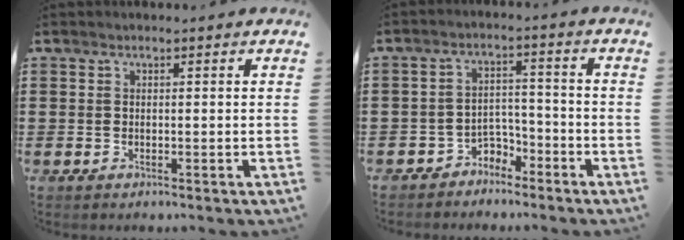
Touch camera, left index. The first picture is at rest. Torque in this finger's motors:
{"motor_torque": [-0.13, 0.03, 0.00, -0.01]}